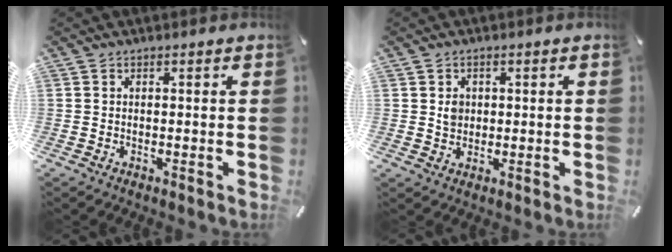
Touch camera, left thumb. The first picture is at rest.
{"total": 2.7, "force": [0.5, 2.5, 0.8], "torque": [-0.004, -0.001, 0.004]}